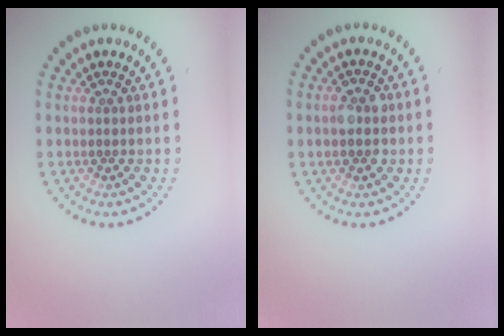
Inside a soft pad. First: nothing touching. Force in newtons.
{"total": 2.7, "press": 2.7, "slide": 0.1}